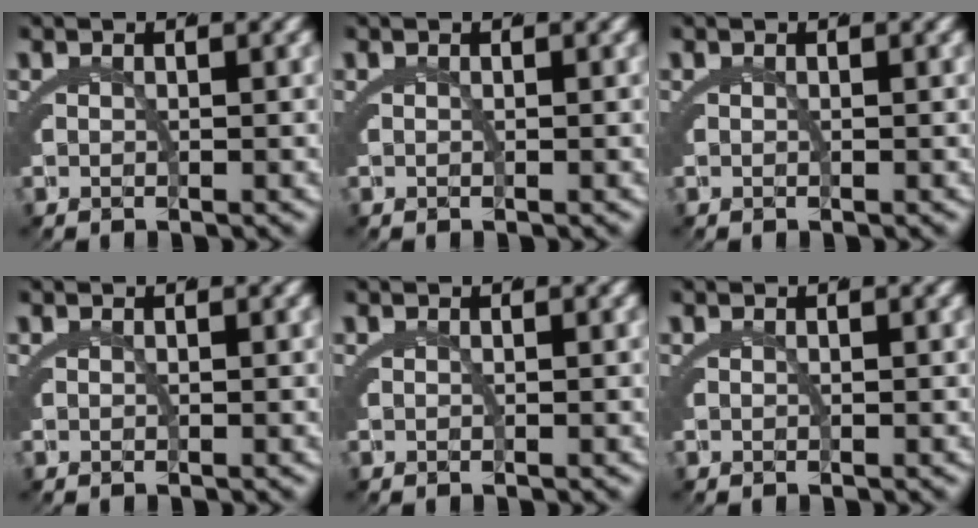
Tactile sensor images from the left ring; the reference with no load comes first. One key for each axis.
{"total": 0.0}
{"total": 0.0}
{"total": 0.0}
{"total": 0.0}
{"total": 0.0}